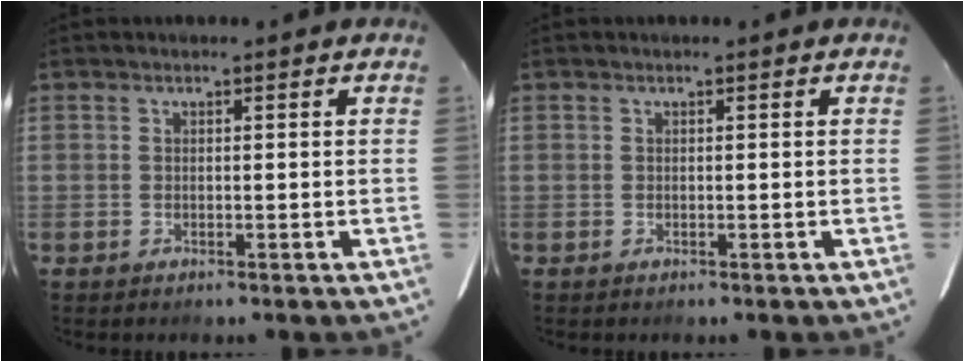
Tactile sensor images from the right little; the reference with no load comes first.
{"total": 0.0}